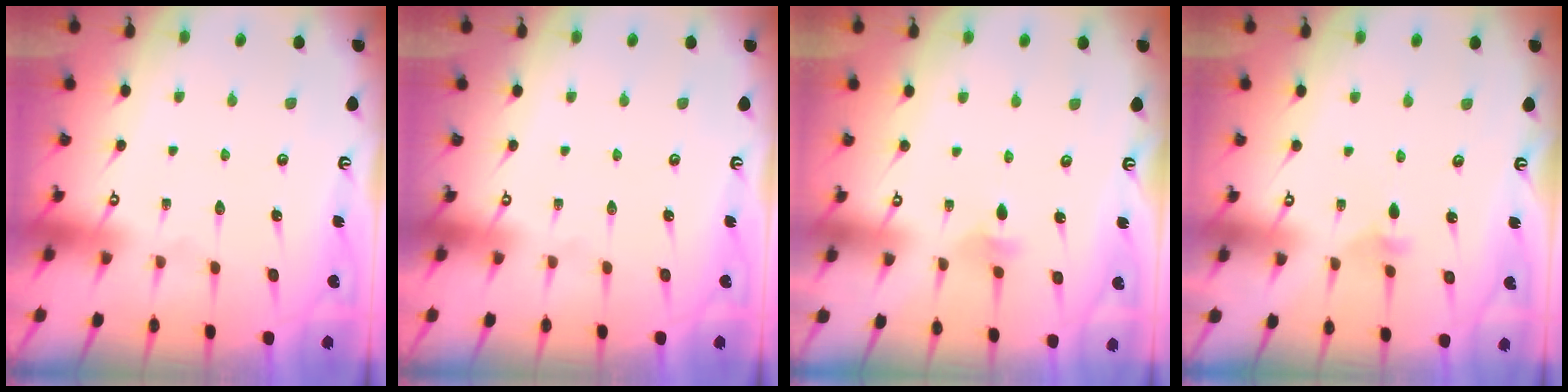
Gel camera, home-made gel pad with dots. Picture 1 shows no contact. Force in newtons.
{"total": 0.0}
{"total": 3.6, "press": 3.5, "slide": 0.8}
{"total": 3.0, "press": 2.9, "slide": 0.9}